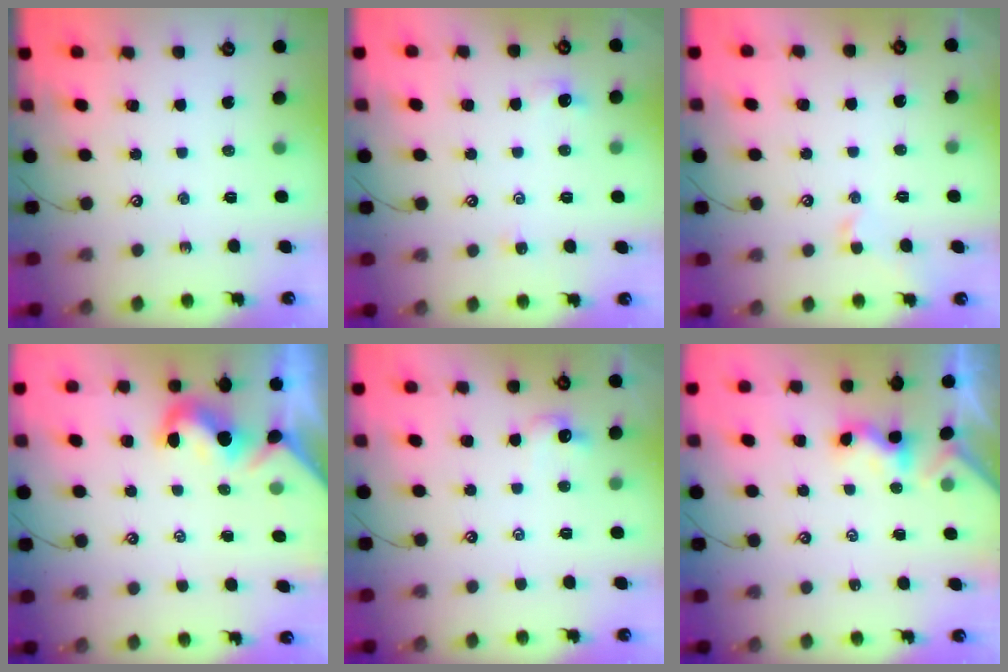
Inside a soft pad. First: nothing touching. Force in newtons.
{"total": 0.0}
{"total": 0.0}
{"total": 1.9, "press": 1.8, "slide": 0.6}
{"total": 1.6, "press": 1.6, "slide": 0.3}
{"total": 1.7, "press": 1.6, "slide": 0.5}